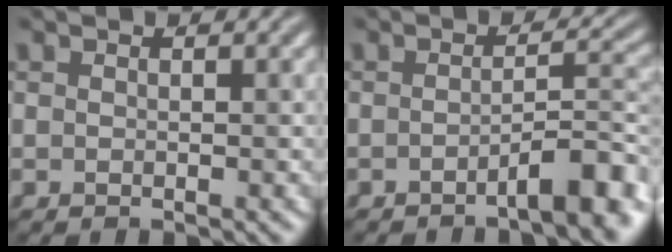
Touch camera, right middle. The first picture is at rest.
{"total": 4.6, "force": [-2.6, 0.9, 3.7], "torque": [-0.048, 0.012, -0.044]}